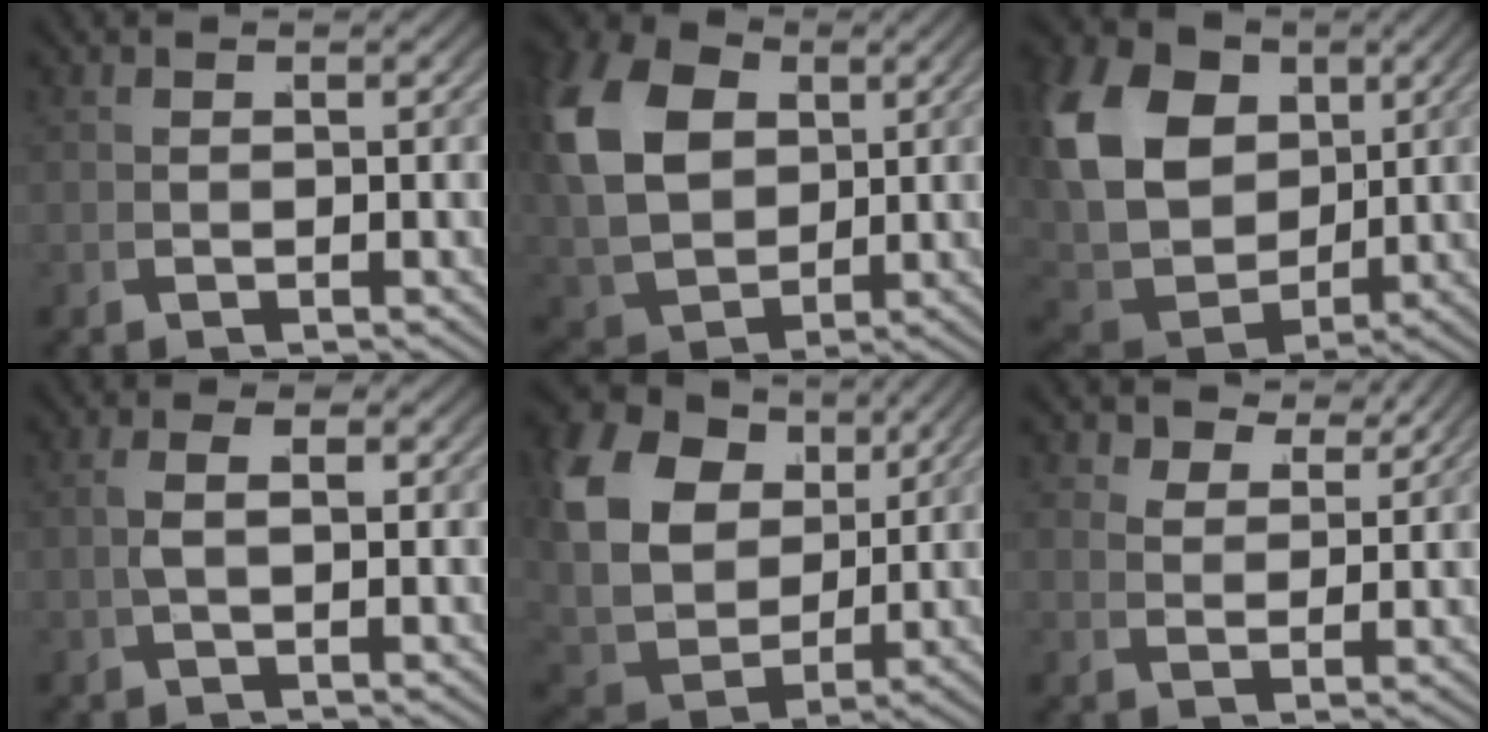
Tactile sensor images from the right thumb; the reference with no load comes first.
{"total": 13.6, "force": [1.8, 10.5, 8.5], "torque": [-0.216, -0.048, 0.057]}
{"total": 16.1, "force": [1.8, 12.6, 9.9], "torque": [-0.244, -0.042, 0.043]}
{"total": 2.1, "force": [0.4, 0.9, 1.9], "torque": [-0.042, 0.000, 0.009]}
{"total": 15.7, "force": [2.5, 12.5, 9.1], "torque": [-0.238, -0.039, 0.052]}
{"total": 3.5, "force": [3.3, 0.9, 0.8], "torque": [-0.010, -0.001, 0.063]}